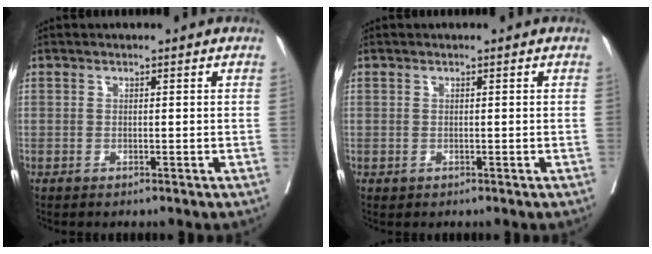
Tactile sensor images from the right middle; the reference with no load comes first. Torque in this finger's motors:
{"motor_torque": [0.23, 0.04, 0.04, 0.01]}